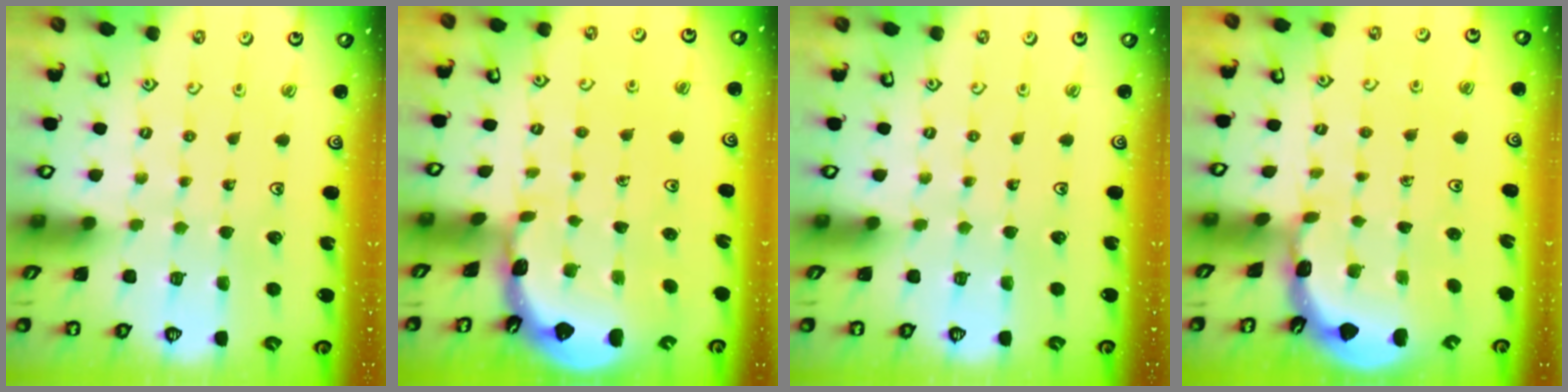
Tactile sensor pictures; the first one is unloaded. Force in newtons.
{"total": 1.6, "press": 1.5, "slide": 0.1}
{"total": 0.0}
{"total": 1.7, "press": 1.7, "slide": 0.1}